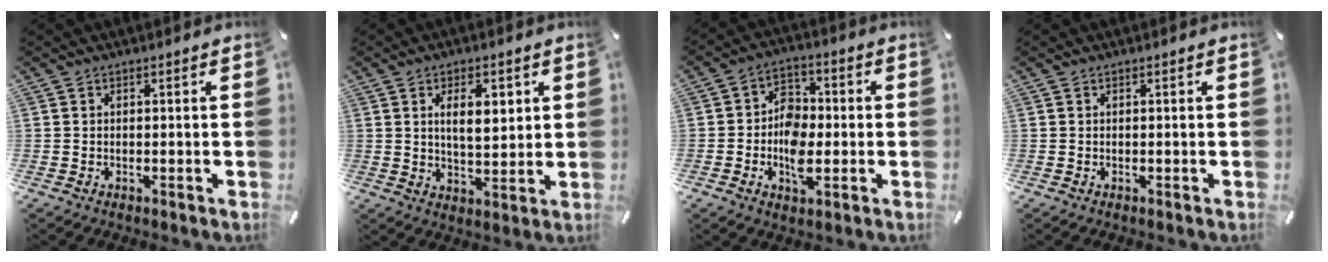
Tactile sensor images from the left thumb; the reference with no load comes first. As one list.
[{"total": 8.4, "force": [2.8, 4.2, 6.7], "torque": [-0.100, -0.007, 0.041]}, {"total": 9.0, "force": [-1.9, 6.4, 6.0], "torque": [-0.114, 0.016, -0.033]}, {"total": 0.0}]